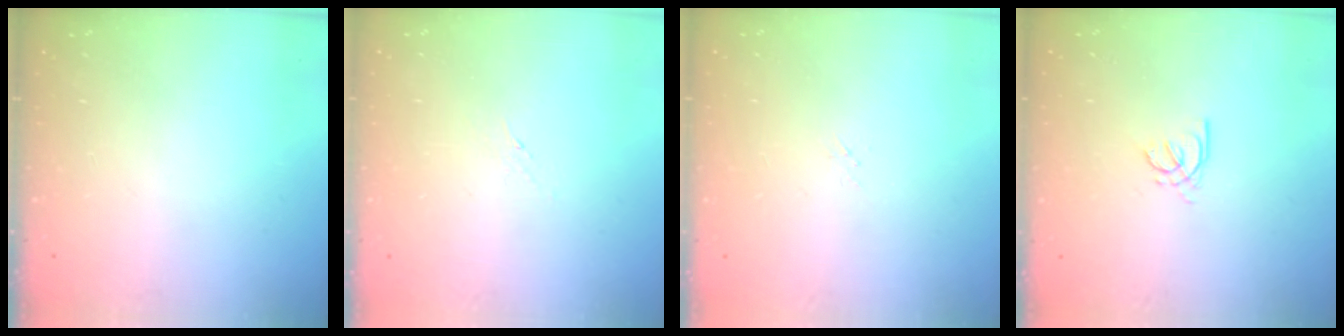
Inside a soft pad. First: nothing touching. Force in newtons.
{"total": 2.8, "press": 2.7, "slide": 0.6}
{"total": 1.7, "press": 1.6, "slide": 0.2}
{"total": 2.1, "press": 2.0, "slide": 0.6}